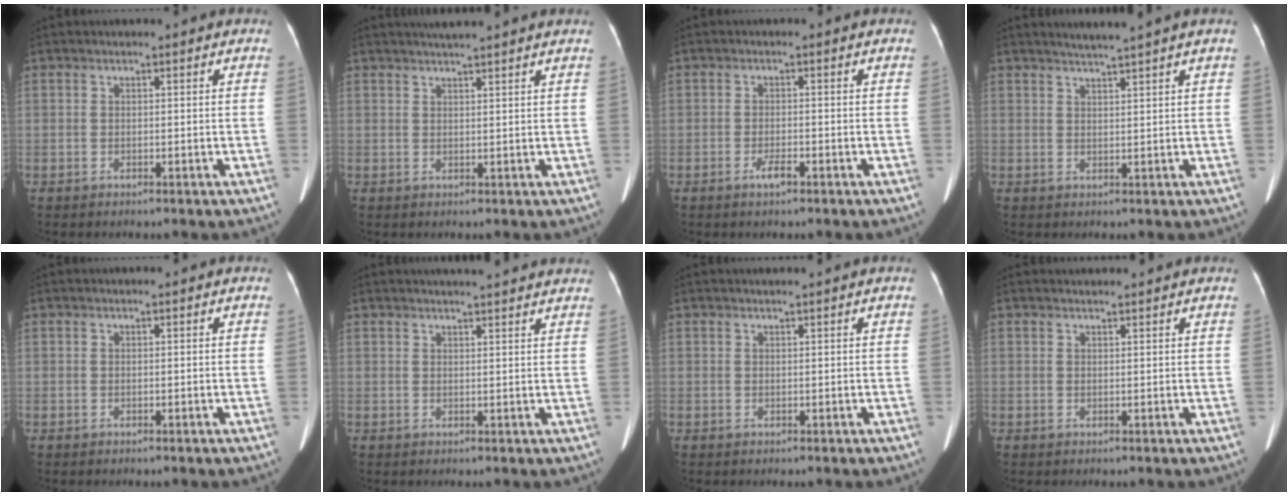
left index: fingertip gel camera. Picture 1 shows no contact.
{"total": 5.3, "force": [4.6, -0.7, 2.5], "torque": [-0.036, 0.024, 0.063]}
{"total": 2.0, "force": [-1.4, 0.4, 1.3], "torque": [-0.030, -0.005, -0.026]}
{"total": 2.8, "force": [2.3, -1.0, 1.2], "torque": [-0.015, 0.002, 0.041]}
{"total": 0.0}
{"total": 9.8, "force": [8.9, 0.7, 4.1], "torque": [-0.051, 0.020, 0.092]}
{"total": 0.6, "force": [0.5, -0.1, 0.3], "torque": [-0.005, 0.010, 0.011]}
{"total": 1.9, "force": [1.9, 0.2, 0.3], "torque": [-0.010, 0.020, 0.027]}